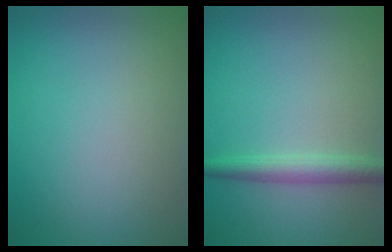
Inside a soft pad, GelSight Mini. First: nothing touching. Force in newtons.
{"total": 2.7, "press": 2.7, "slide": 0.0}